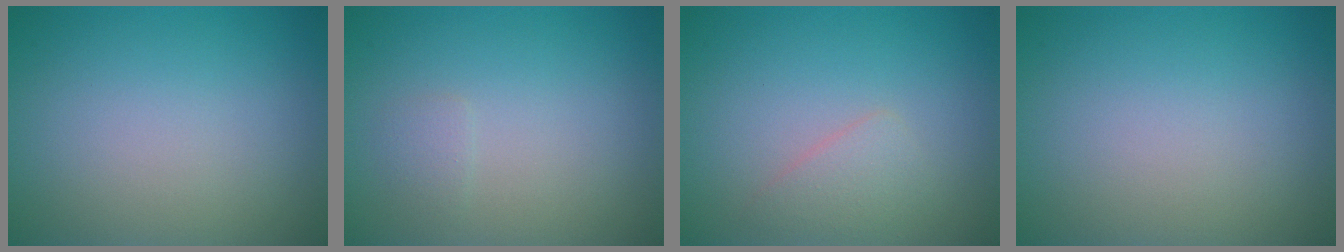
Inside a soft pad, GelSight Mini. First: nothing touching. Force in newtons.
{"total": 0.7, "press": 0.7, "slide": 0.0}
{"total": 1.7, "press": 1.7, "slide": 0.1}
{"total": 0.0}